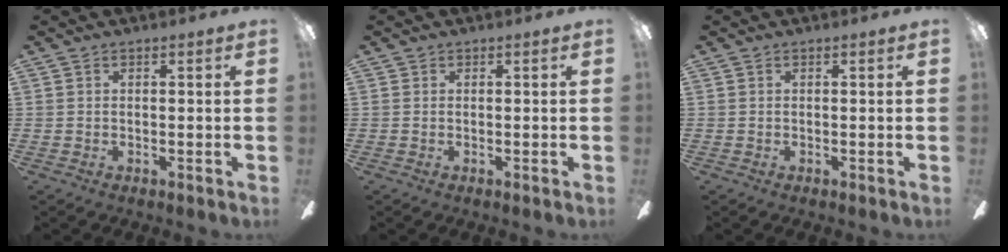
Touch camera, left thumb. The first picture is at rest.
{"total": 0.0}
{"total": 0.0}